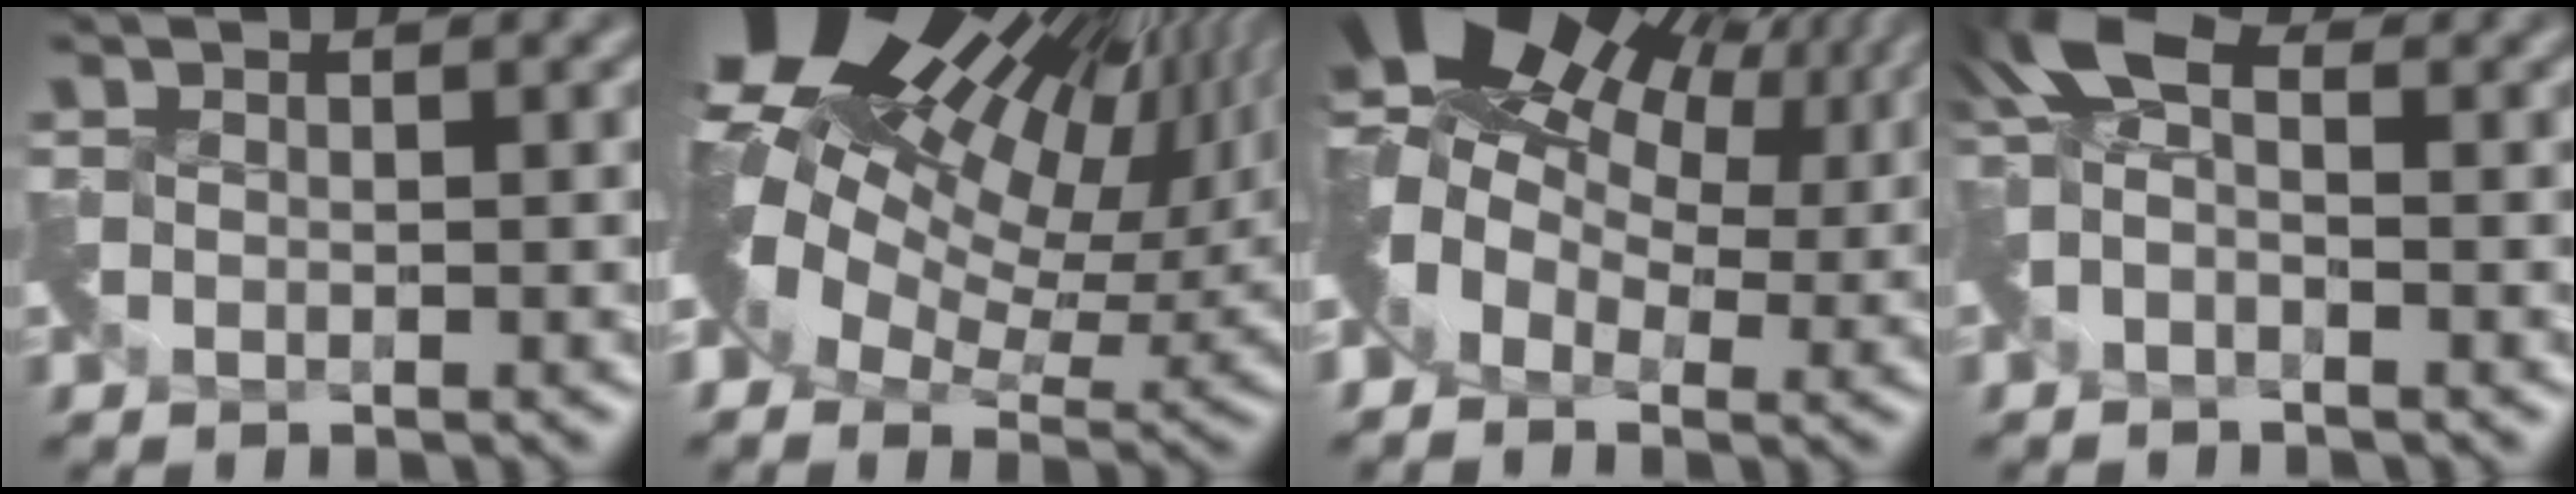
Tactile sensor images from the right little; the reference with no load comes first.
{"total": 16.9, "force": [7.0, 9.1, 12.4], "torque": [-0.189, 0.020, 0.145]}
{"total": 10.0, "force": [4.6, 6.3, 6.2], "torque": [-0.111, 0.017, 0.075]}
{"total": 2.9, "force": [-0.7, 1.8, 2.1], "torque": [-0.047, 0.011, -0.021]}